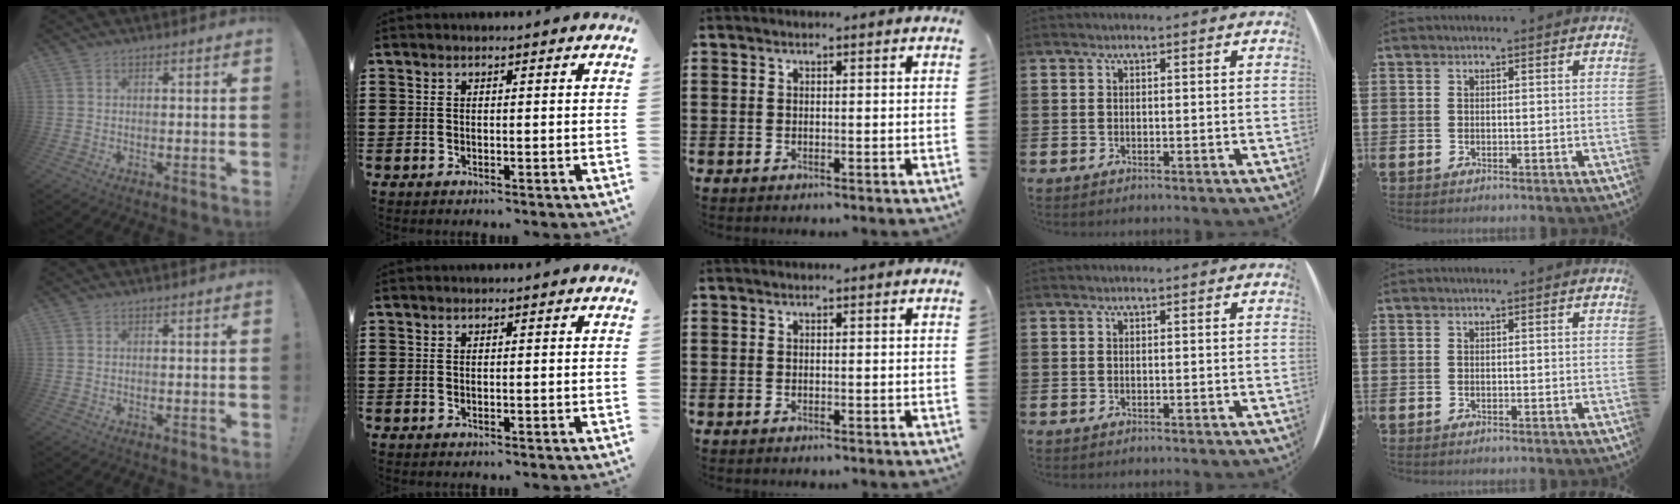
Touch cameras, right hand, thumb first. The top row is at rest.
{}